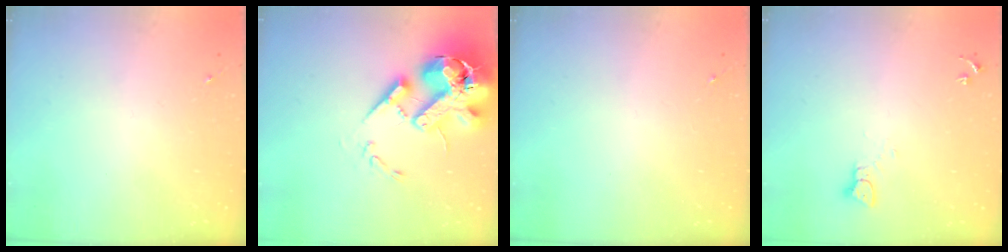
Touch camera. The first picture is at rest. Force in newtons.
{"total": 20.8, "press": 20.5, "slide": 3.5}
{"total": 0.0}
{"total": 2.2, "press": 2.2, "slide": 0.2}